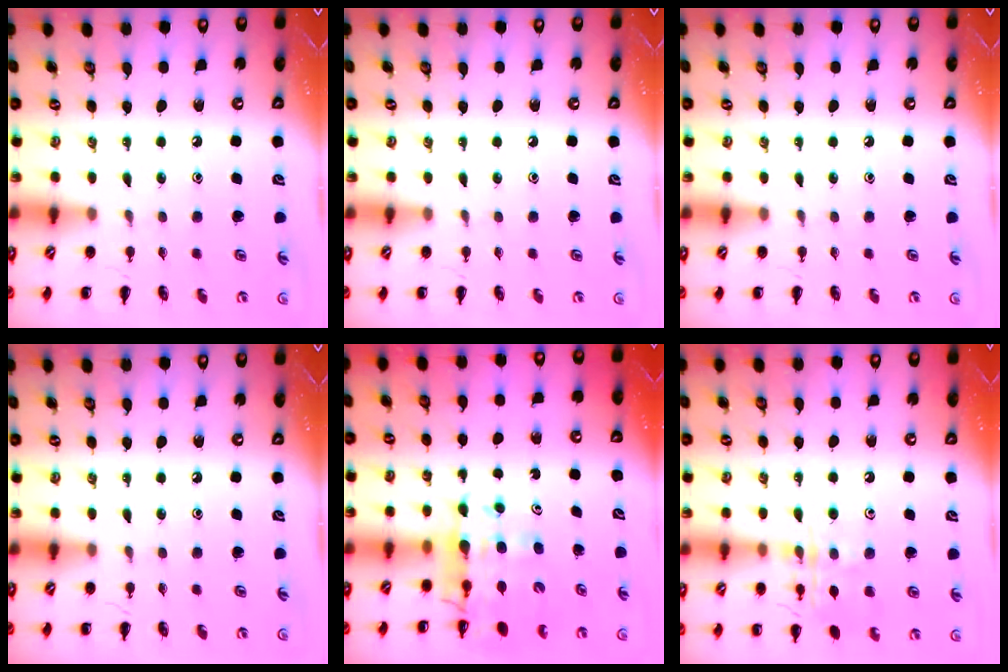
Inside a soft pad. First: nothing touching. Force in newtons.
{"total": 0.0}
{"total": 0.0}
{"total": 0.0}
{"total": 12.6, "press": 12.1, "slide": 3.5}
{"total": 12.9, "press": 12.9, "slide": 0.8}